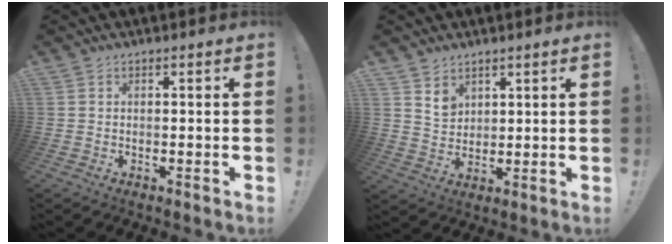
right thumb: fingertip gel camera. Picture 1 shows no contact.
{"total": 5.5, "force": [3.8, 3.8, 1.3], "torque": [-0.006, -0.029, 0.068]}